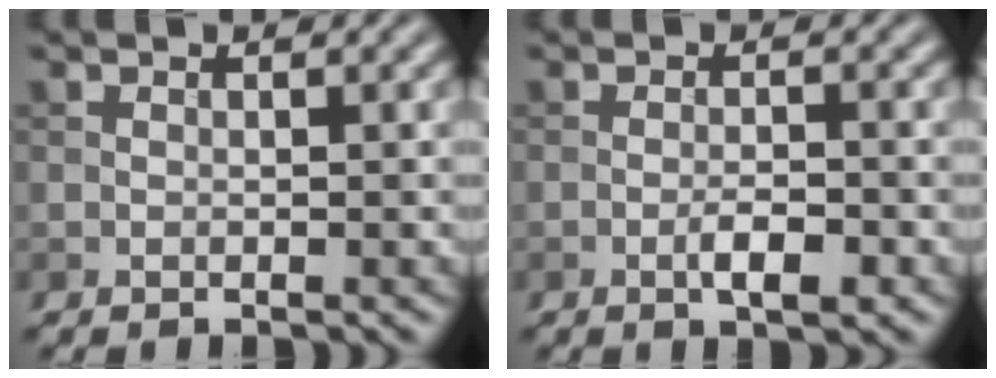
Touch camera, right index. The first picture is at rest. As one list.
[{"total": 2.5, "force": [-1.0, 0.7, 2.1], "torque": [-0.039, 0.002, -0.018]}]